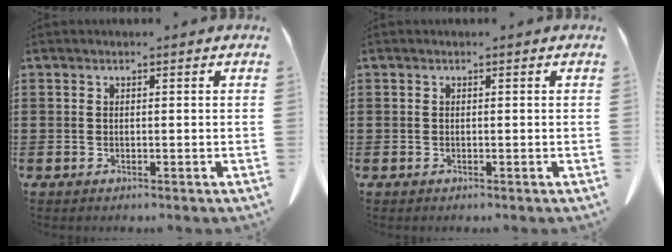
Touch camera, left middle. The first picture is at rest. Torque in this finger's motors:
{"motor_torque": [-0.35, -0.36, 0.01, 0.01]}